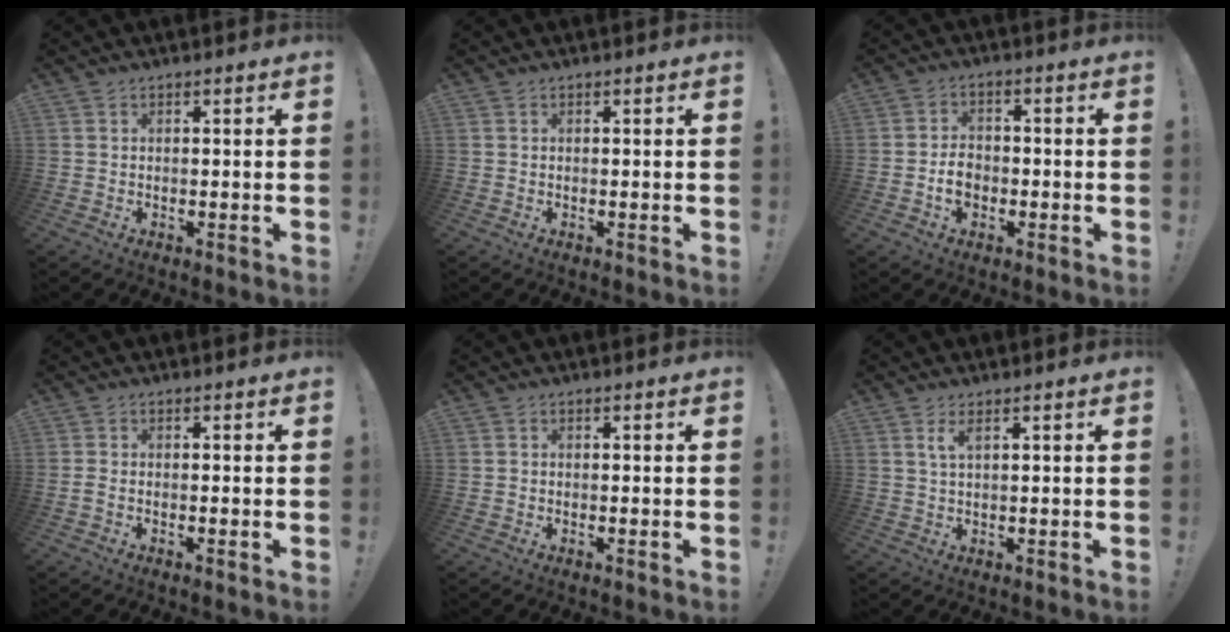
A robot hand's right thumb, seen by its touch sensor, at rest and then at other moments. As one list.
[{"total": 0.0}, {"total": 5.1, "force": [-1.7, 4.1, 2.5], "torque": [-0.038, 0.010, -0.030]}, {"total": 1.2, "force": [-0.6, 0.4, 0.9], "torque": [-0.021, 0.007, -0.009]}, {"total": 0.0}, {"total": 2.6, "force": [1.3, 0.4, 2.3], "torque": [-0.039, -0.001, 0.020]}]